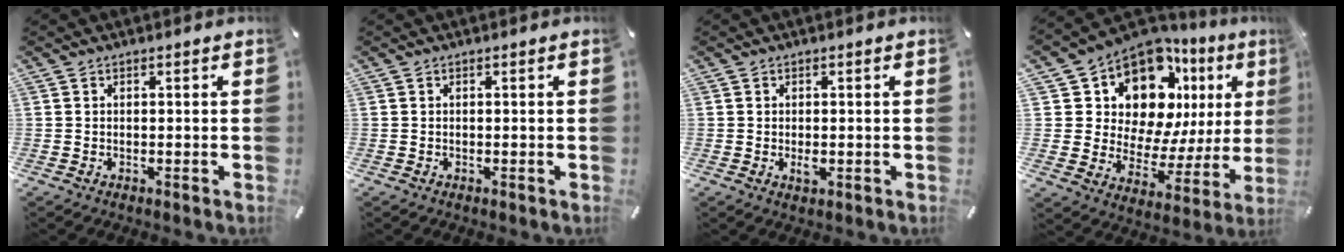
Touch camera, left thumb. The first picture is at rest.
{"total": 0.0}
{"total": 1.7, "force": [-0.2, 1.0, 1.4], "torque": [-0.025, -0.001, -0.003]}
{"total": 14.7, "force": [9.5, 9.1, 6.6], "torque": [-0.104, -0.094, 0.165]}